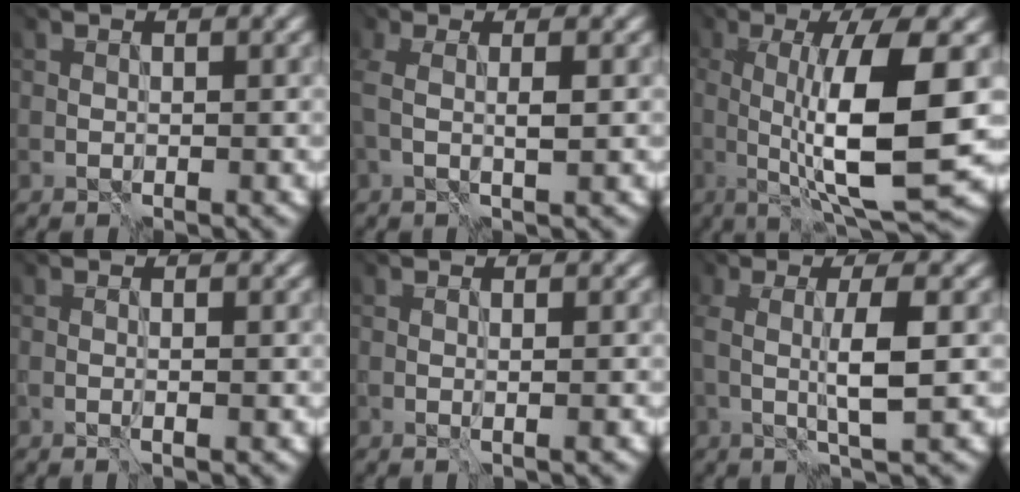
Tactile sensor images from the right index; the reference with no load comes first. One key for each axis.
{"total": 1.8, "fx": -0.1, "fy": -0.1, "fz": 1.8, "tx": -0.043, "ty": 0.000, "tz": -0.004}
{"total": 9.5, "fx": -0.6, "fy": 1.8, "fz": 9.3, "tx": -0.144, "ty": -0.017, "tz": -0.004}
{"total": 0.7, "fx": -0.4, "fy": -0.5, "fz": 0.4, "tx": -0.007, "ty": -0.005, "tz": -0.006}
{"total": 0.6, "fx": -0.1, "fy": -0.6, "fz": 0.1, "tx": -0.001, "ty": -0.003, "tz": -0.001}
{"total": 3.3, "fx": -0.4, "fy": -0.1, "fz": 3.2, "tx": -0.069, "ty": -0.005, "tz": -0.007}